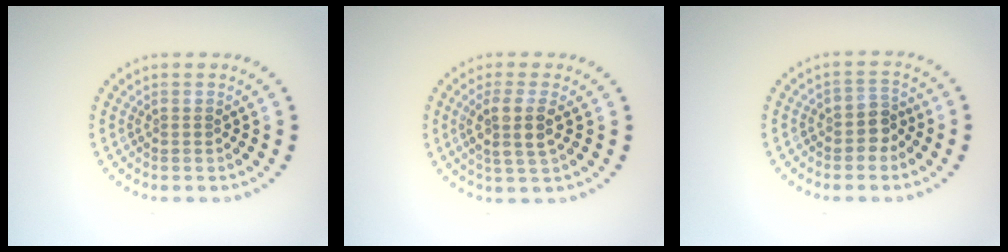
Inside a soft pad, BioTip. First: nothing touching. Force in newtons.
{"total": 3.0, "press": 2.6, "slide": 1.4}
{"total": 2.0, "press": 1.7, "slide": 1.1}